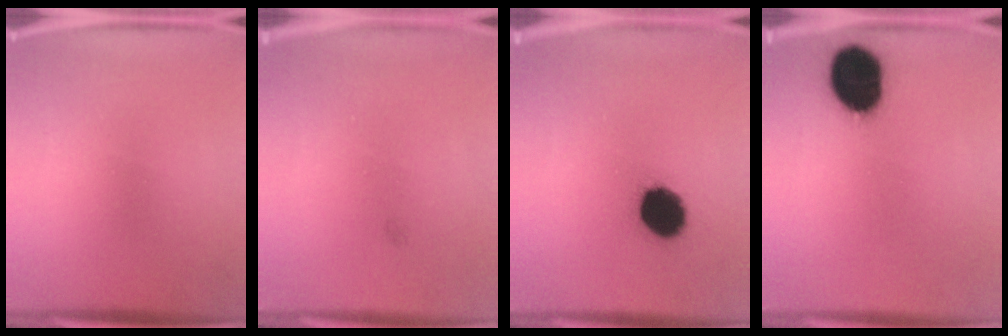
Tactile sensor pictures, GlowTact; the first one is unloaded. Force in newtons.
{"total": 0.6}
{"total": 13.6}
{"total": 17.6}